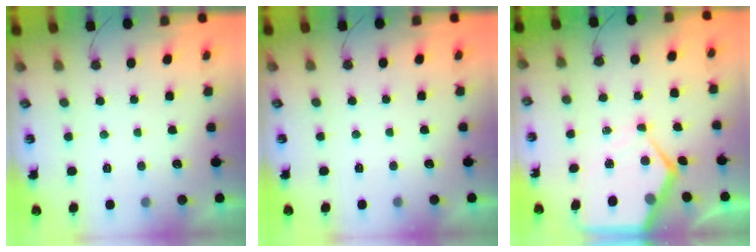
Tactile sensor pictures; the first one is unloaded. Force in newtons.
{"total": 0.0}
{"total": 10.8, "press": 10.8, "slide": 1.0}